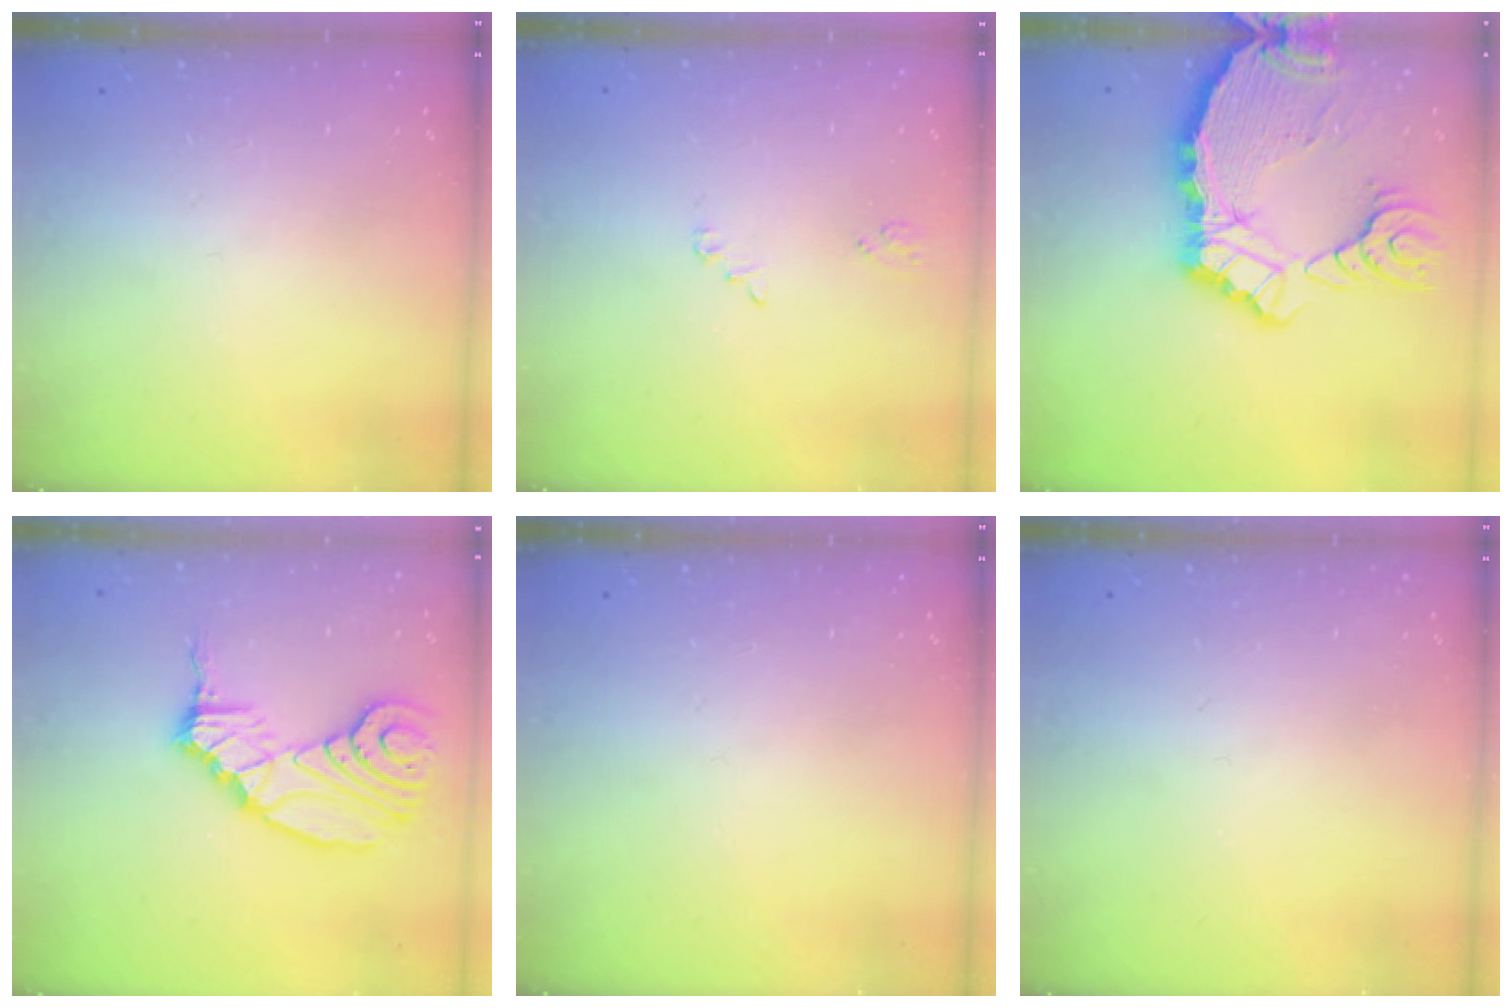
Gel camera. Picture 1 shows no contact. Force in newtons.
{"total": 1.2, "press": 1.2, "slide": 0.1}
{"total": 15.5, "press": 15.4, "slide": 2.1}
{"total": 14.4, "press": 13.6, "slide": 4.6}
{"total": 0.0}
{"total": 0.0}